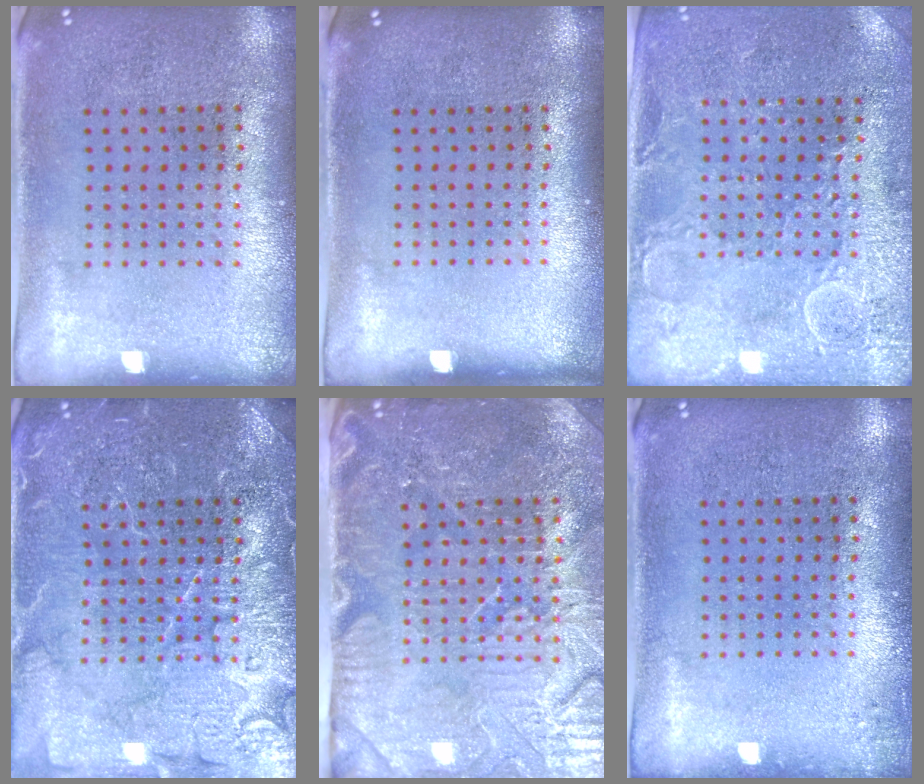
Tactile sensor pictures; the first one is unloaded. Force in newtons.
{"total": 0.0}
{"total": 2.7, "press": 2.7, "slide": 0.6}
{"total": 7.1, "press": 7.0, "slide": 1.0}
{"total": 5.0, "press": 4.5, "slide": 2.2}
{"total": 0.8, "press": 0.8, "slide": 0.2}